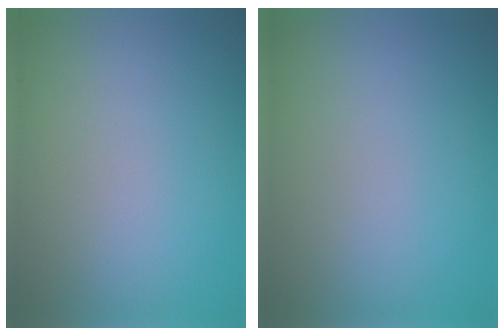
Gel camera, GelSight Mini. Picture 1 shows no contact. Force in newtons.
{"total": 0.0}